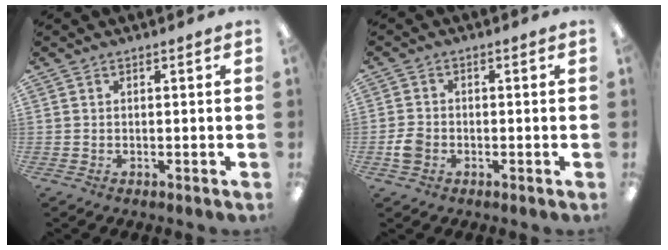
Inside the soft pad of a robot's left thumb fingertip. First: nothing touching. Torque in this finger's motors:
{"motor_torque": [-0.12, 0.60, 0.53, 0.14, 0.01]}